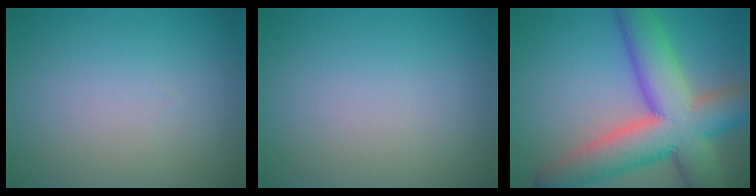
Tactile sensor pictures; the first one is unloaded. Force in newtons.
{"total": 0.0}
{"total": 11.9, "press": 11.8, "slide": 0.6}